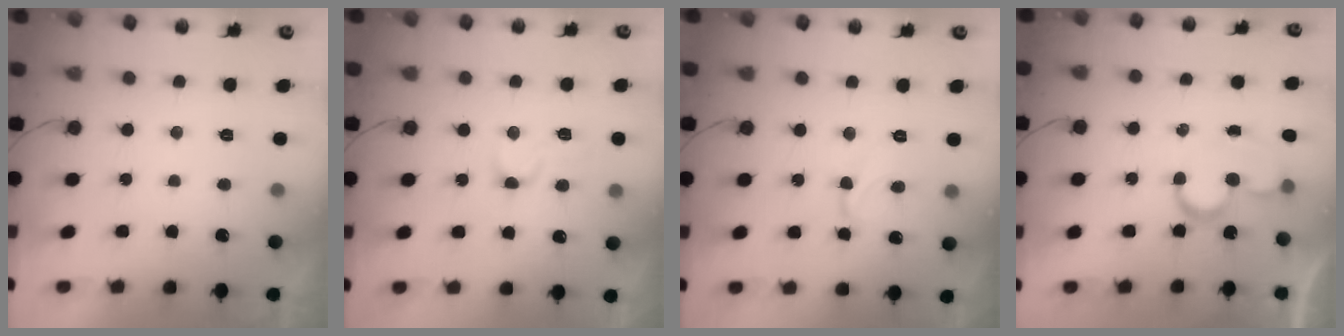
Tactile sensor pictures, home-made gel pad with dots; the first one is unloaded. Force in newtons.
{"total": 3.9, "press": 3.9, "slide": 0.4}
{"total": 6.3, "press": 6.3, "slide": 0.6}
{"total": 5.7, "press": 5.7, "slide": 0.4}